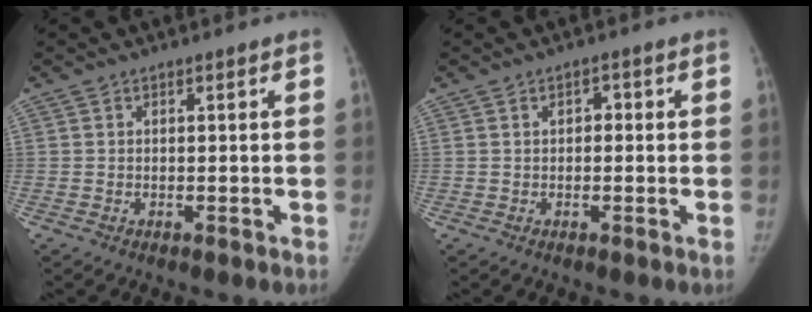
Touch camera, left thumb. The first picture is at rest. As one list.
[{"total": 1.7, "force": [0.2, 1.2, 1.1], "torque": [-0.006, 0.006, -0.002]}]